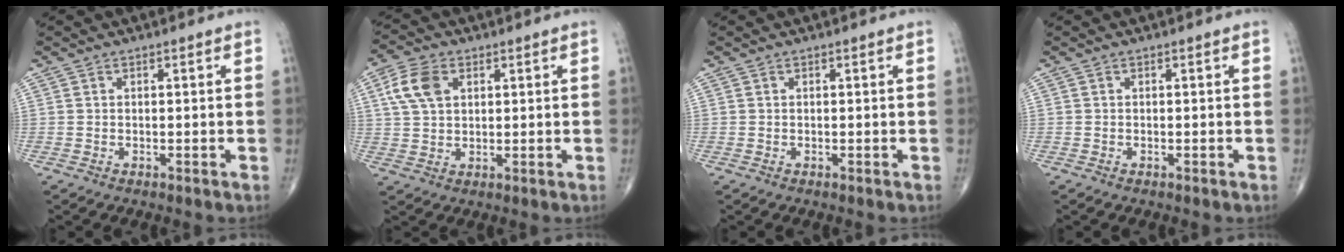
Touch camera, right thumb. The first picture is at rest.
{"total": 7.3, "force": [2.5, 4.8, 4.9], "torque": [-0.095, 0.003, 0.046]}
{"total": 0.0}
{"total": 0.0}